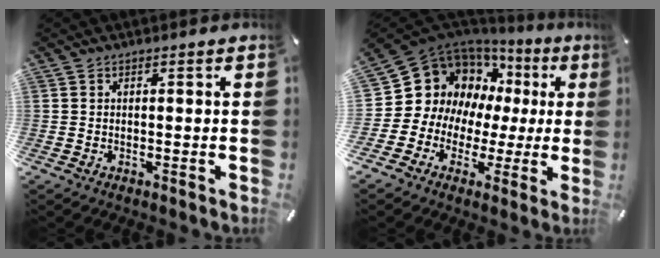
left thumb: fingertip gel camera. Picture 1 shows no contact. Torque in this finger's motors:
{"motor_torque": [2.02, 2.96, 0.03, 0.25, 0.09]}